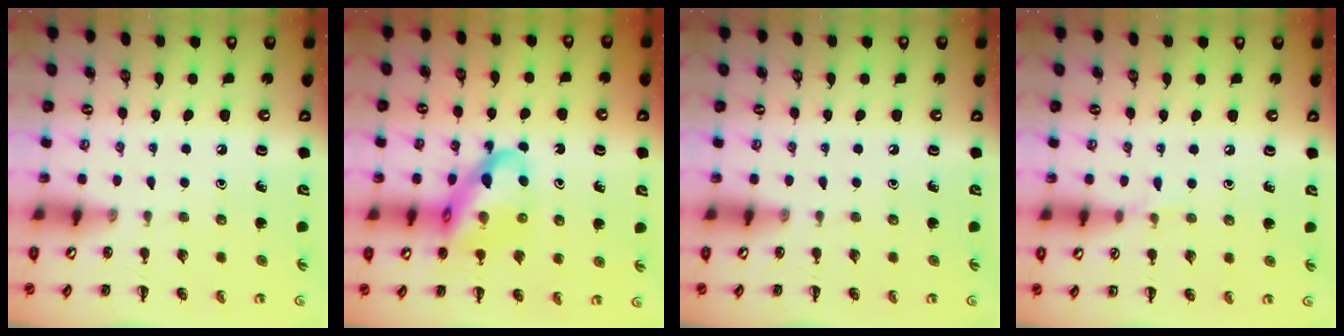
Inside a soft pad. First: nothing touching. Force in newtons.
{"total": 15.1, "press": 14.6, "slide": 3.9}
{"total": 0.0}
{"total": 4.0, "press": 3.7, "slide": 1.4}